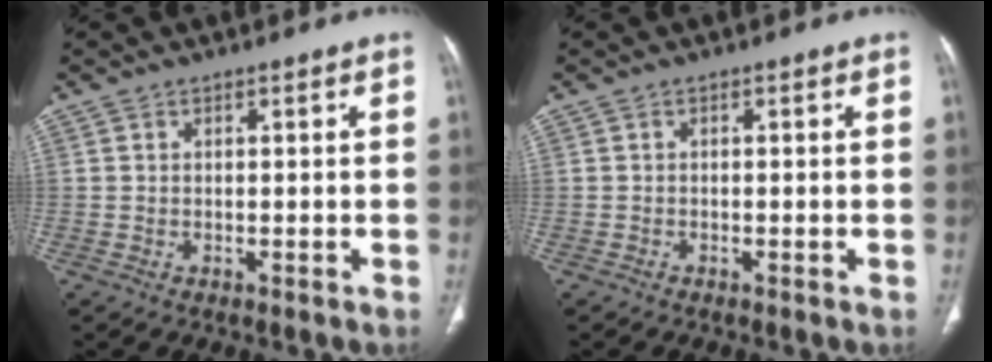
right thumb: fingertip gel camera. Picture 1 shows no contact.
{"total": 0.0}